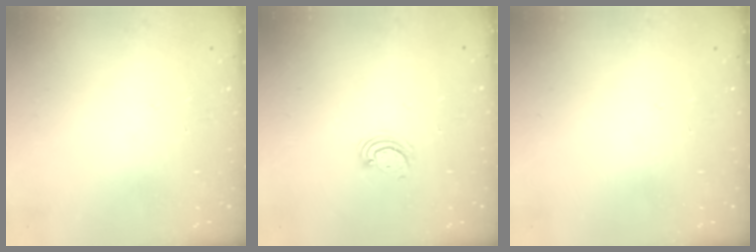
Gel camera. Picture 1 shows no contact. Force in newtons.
{"total": 4.0, "press": 4.0, "slide": 0.3}
{"total": 0.0}